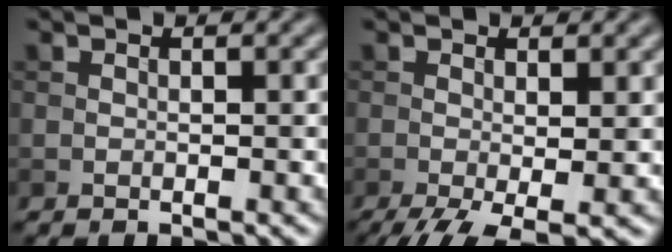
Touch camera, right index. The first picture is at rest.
{"total": 4.9, "force": [-2.0, 1.5, 4.2], "torque": [-0.081, -0.015, -0.035]}